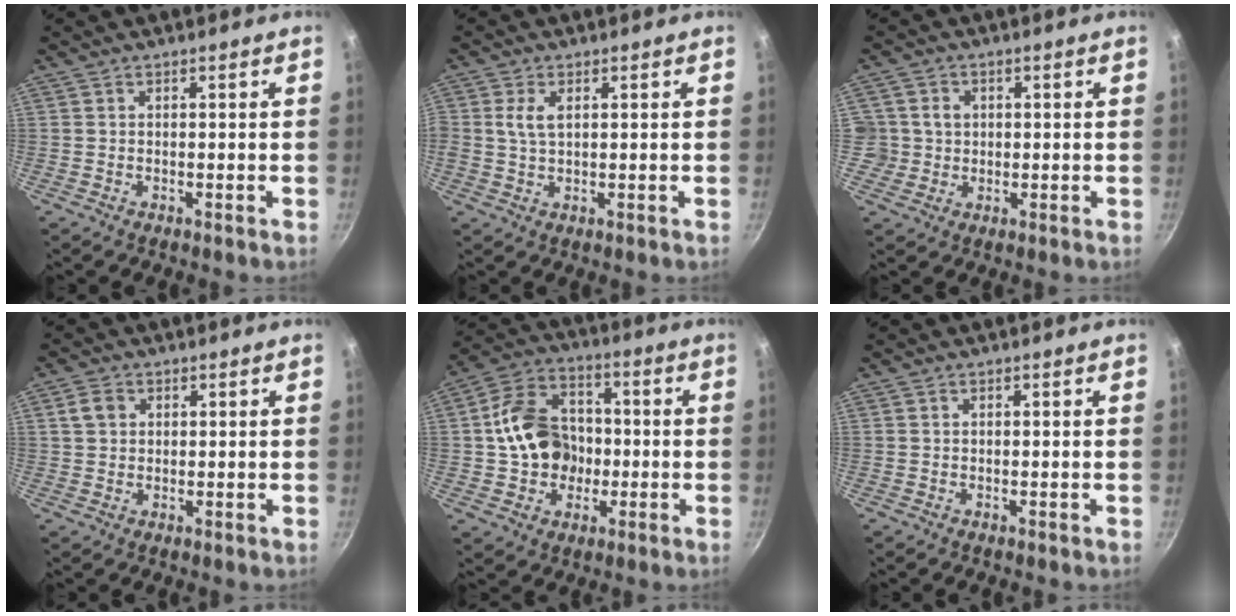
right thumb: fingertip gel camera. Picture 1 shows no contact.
{"total": 3.9, "force": [1.1, 2.0, 3.2], "torque": [-0.065, -0.001, 0.022]}
{"total": 5.2, "force": [0.7, 5.0, 1.2], "torque": [0.003, 0.012, 0.014]}
{"total": 3.3, "force": [1.1, 2.7, 1.5], "torque": [-0.016, 0.002, 0.017]}
{"total": 14.2, "force": [-0.4, 11.6, 8.2], "torque": [-0.118, 0.032, -0.011]}
{"total": 0.0}